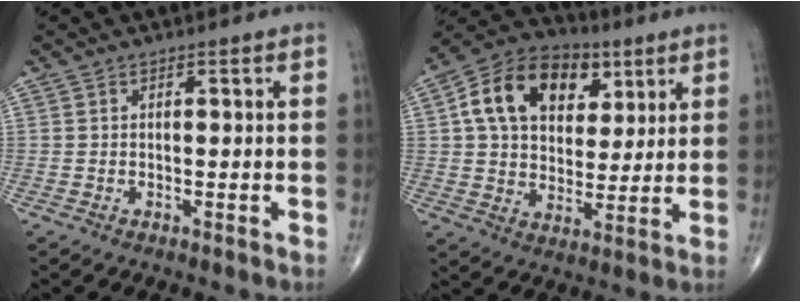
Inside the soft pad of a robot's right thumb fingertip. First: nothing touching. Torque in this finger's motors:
{"motor_torque": [0.24, 1.40, 0.46, 0.35, 0.36]}